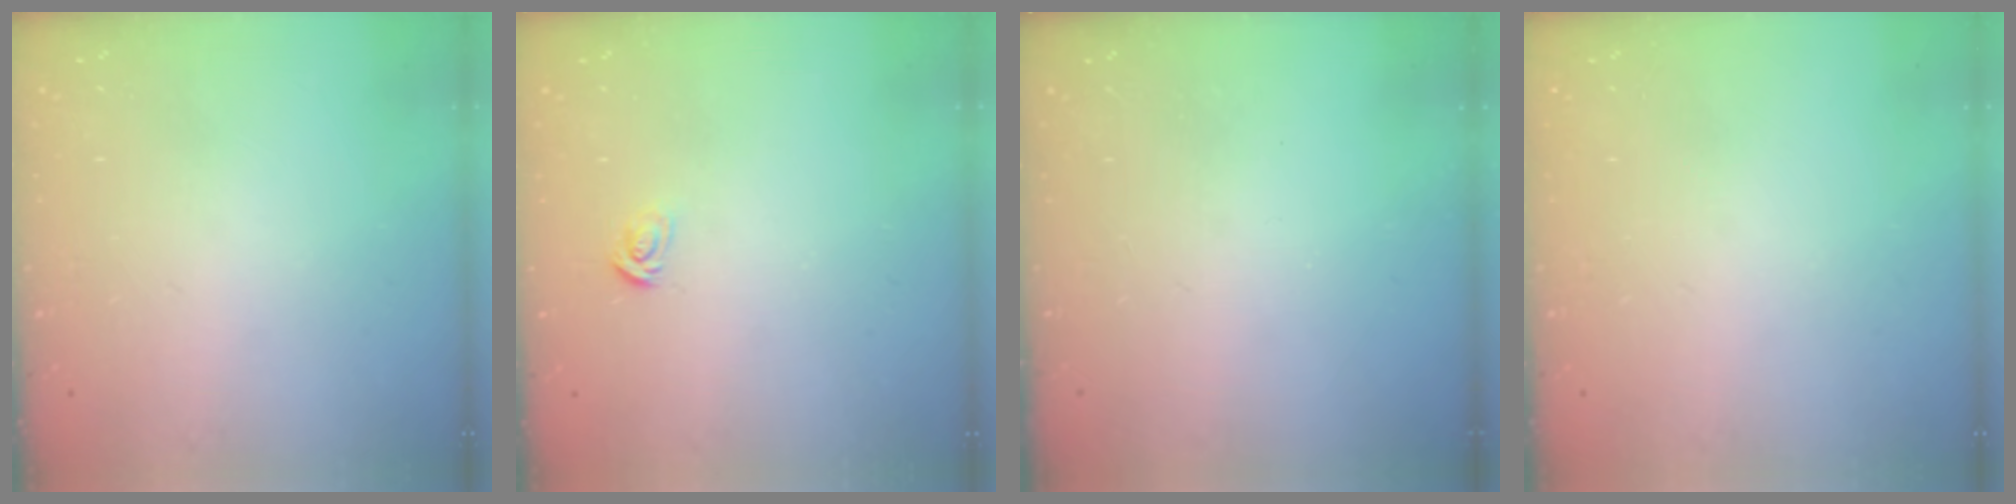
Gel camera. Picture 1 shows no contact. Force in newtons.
{"total": 2.6, "press": 2.6, "slide": 0.2}
{"total": 0.0}
{"total": 0.0}